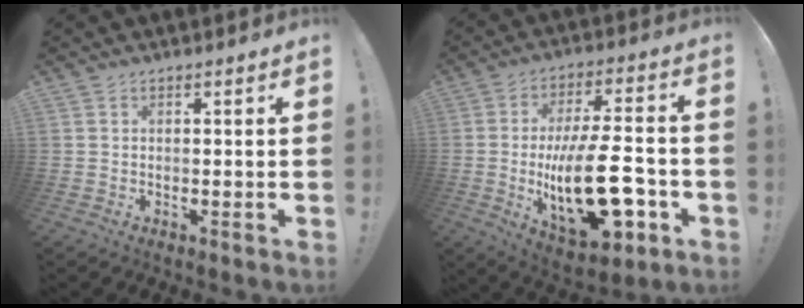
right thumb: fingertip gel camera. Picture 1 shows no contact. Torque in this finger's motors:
{"motor_torque": [2.03, 2.99, 1.53, -1.24, 0.47]}